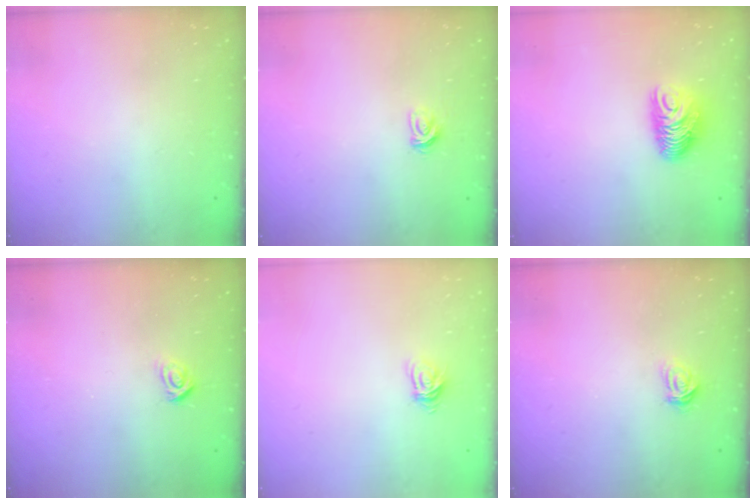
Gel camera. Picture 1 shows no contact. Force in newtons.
{"total": 3.5, "press": 3.4, "slide": 0.3}
{"total": 9.0, "press": 9.0, "slide": 0.3}
{"total": 3.6, "press": 3.6, "slide": 0.3}
{"total": 4.7, "press": 4.7, "slide": 0.4}
{"total": 3.3, "press": 3.2, "slide": 0.3}